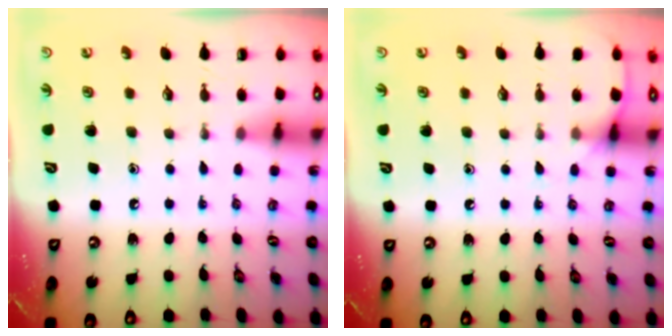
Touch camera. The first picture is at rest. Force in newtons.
{"total": 5.7, "press": 5.6, "slide": 0.6}